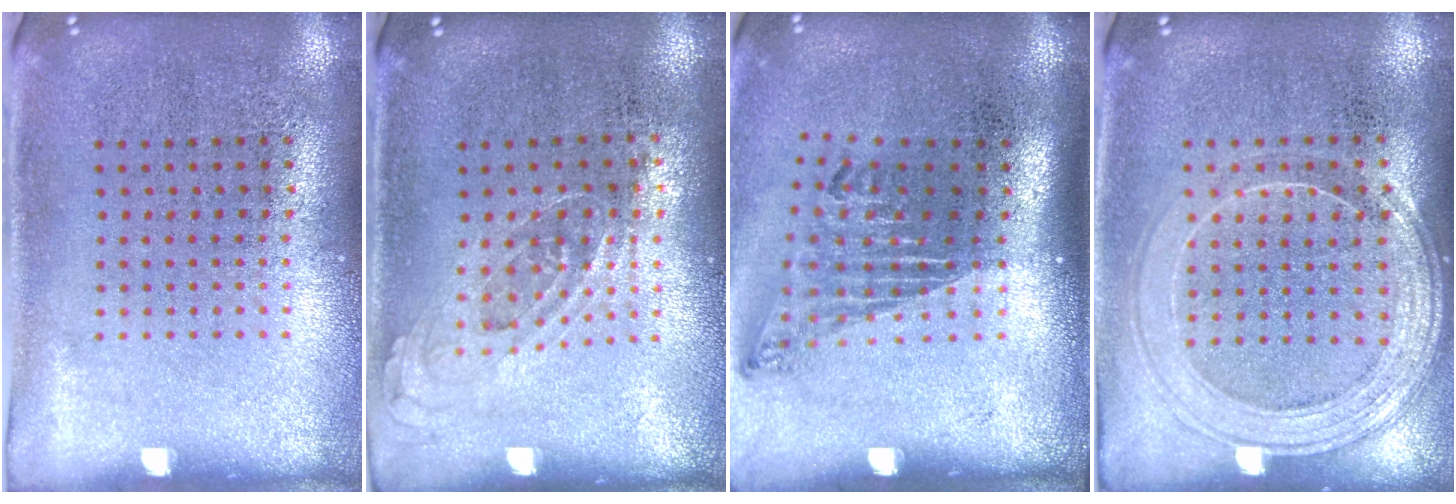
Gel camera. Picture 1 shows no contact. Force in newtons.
{"total": 0.7, "press": 0.5, "slide": 0.4}
{"total": 1.7, "press": 1.1, "slide": 1.3}
{"total": 1.6, "press": 1.5, "slide": 0.6}